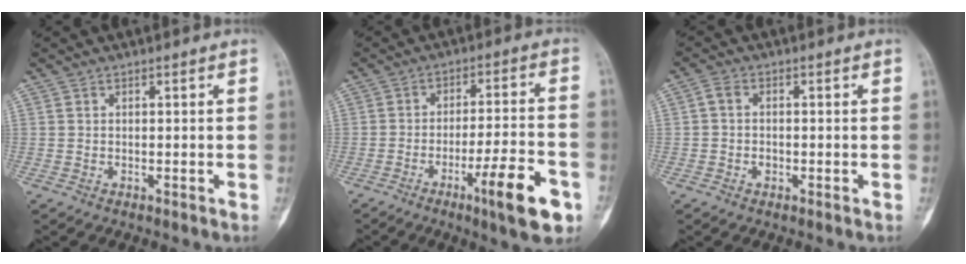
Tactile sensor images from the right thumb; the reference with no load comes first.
{"total": 12.7, "force": [-6.0, 2.3, 10.9], "torque": [-0.162, 0.022, -0.088]}
{"total": 2.7, "force": [-0.5, 2.1, 1.7], "torque": [-0.030, 0.009, -0.013]}